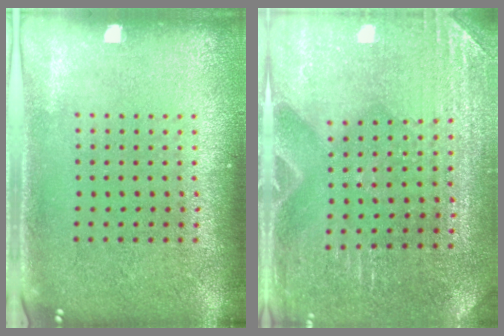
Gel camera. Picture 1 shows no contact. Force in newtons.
{"total": 3.0, "press": 2.9, "slide": 0.3}